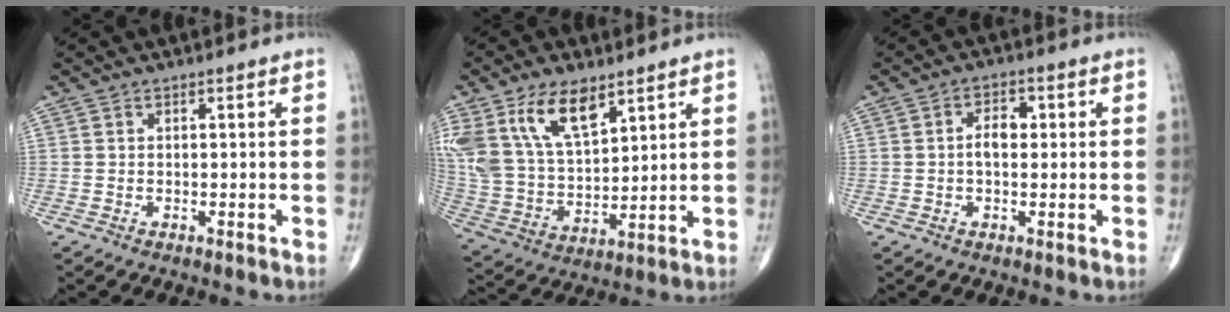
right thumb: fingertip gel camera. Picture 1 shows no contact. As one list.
[{"total": 16.7, "force": [9.2, 8.4, 11.1], "torque": [-0.202, -0.032, 0.188]}, {"total": 4.1, "force": [0.3, 2.4, 3.3], "torque": [-0.053, 0.012, 0.000]}]